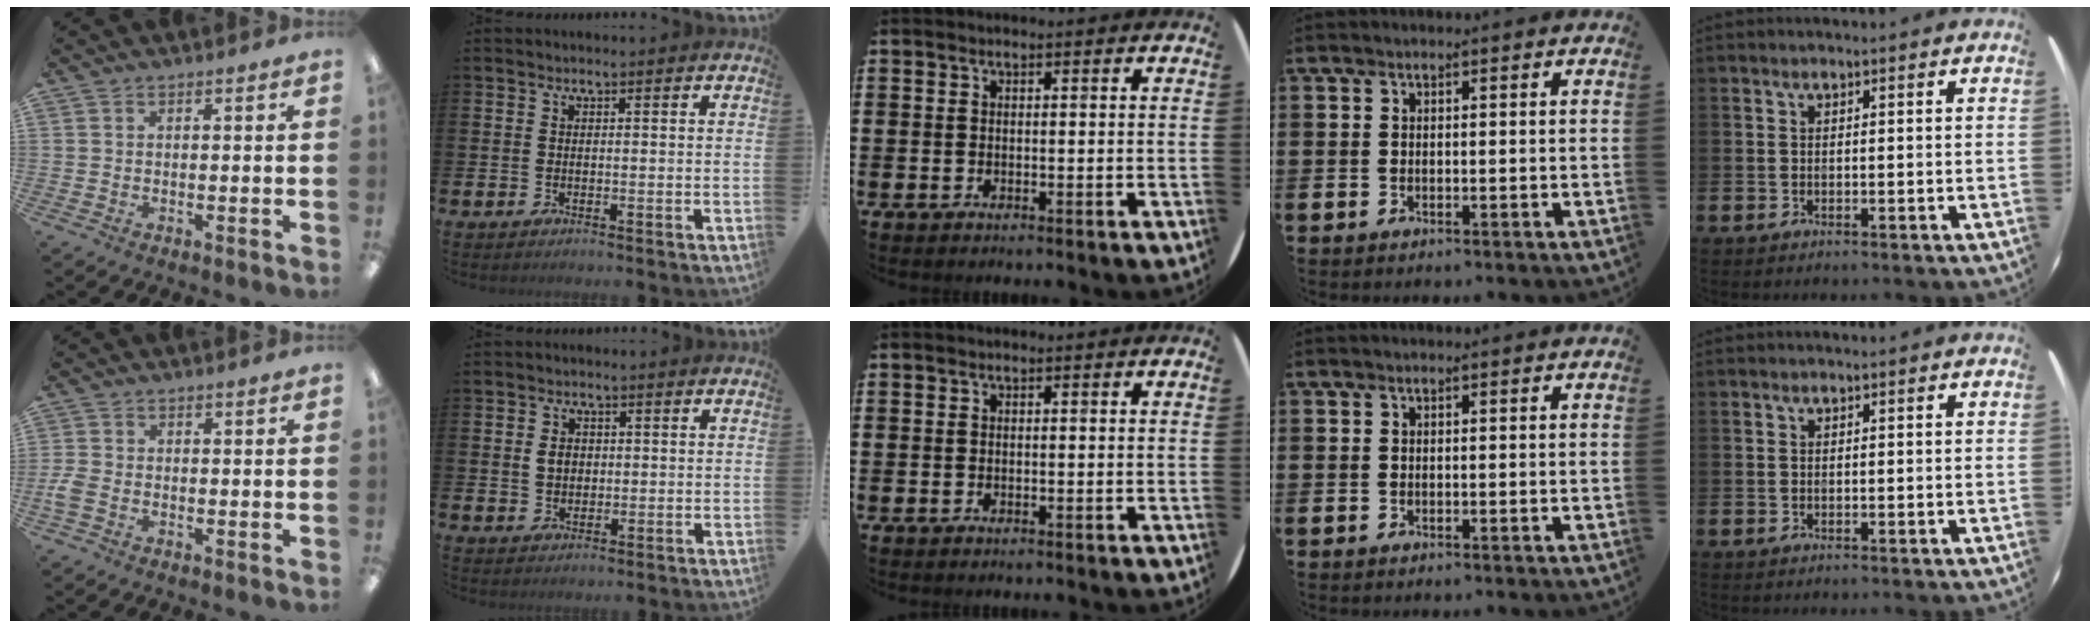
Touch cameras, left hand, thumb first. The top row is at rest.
{"thumb": {"total": 2.7, "force": [-0.8, 1.7, 2.0], "torque": [-0.048, -0.001, -0.016]}, "index": {"total": 2.5, "force": [0.5, 2.0, 1.3], "torque": [-0.006, 0.001, 0.002]}}